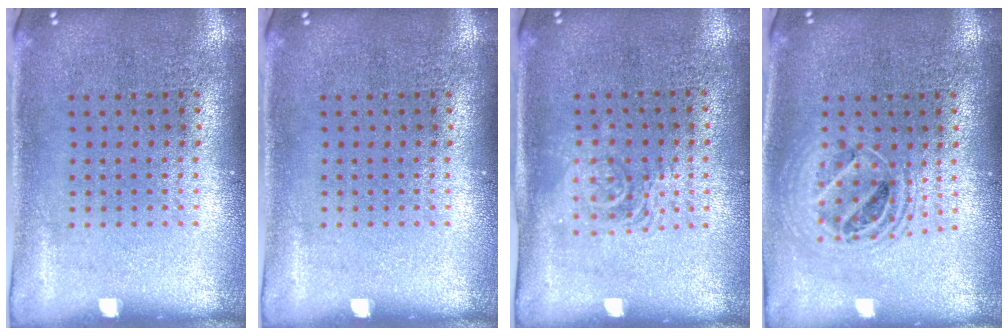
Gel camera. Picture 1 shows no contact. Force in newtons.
{"total": 0.0}
{"total": 1.4, "press": 1.2, "slide": 0.7}
{"total": 1.7, "press": 1.5, "slide": 0.8}